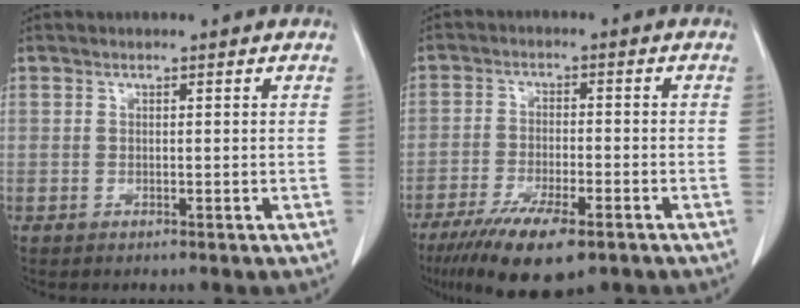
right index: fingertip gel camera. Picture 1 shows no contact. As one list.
[{"total": 11.1, "force": [-7.2, 2.8, 8.0], "torque": [-0.137, -0.020, -0.116]}]